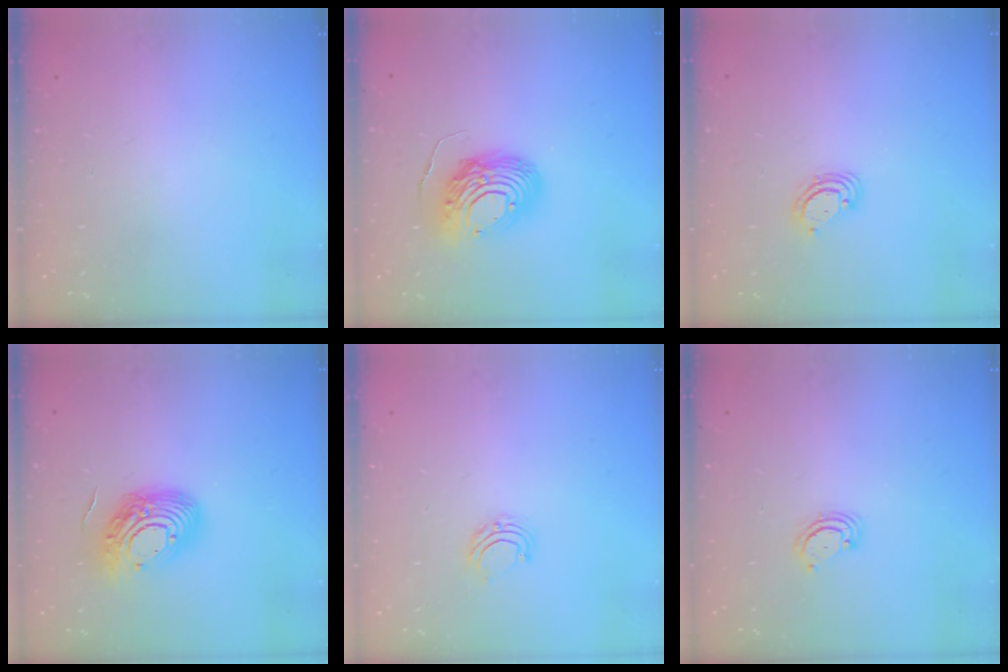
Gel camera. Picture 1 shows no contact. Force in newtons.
{"total": 13.4, "press": 13.4, "slide": 1.3}
{"total": 3.6, "press": 3.6, "slide": 0.3}
{"total": 16.1, "press": 16.0, "slide": 1.1}
{"total": 5.9, "press": 5.9, "slide": 0.4}
{"total": 2.9, "press": 2.9, "slide": 0.3}